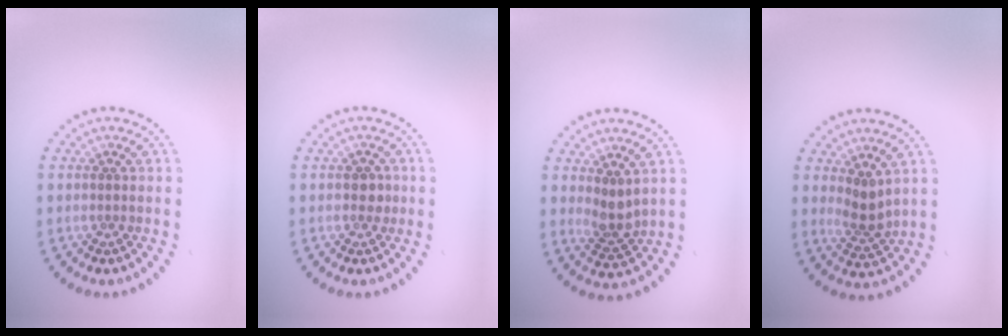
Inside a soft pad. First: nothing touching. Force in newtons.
{"total": 1.4, "press": 1.4, "slide": 0.3}
{"total": 2.1, "press": 1.8, "slide": 1.2}
{"total": 2.3, "press": 2.0, "slide": 1.1}